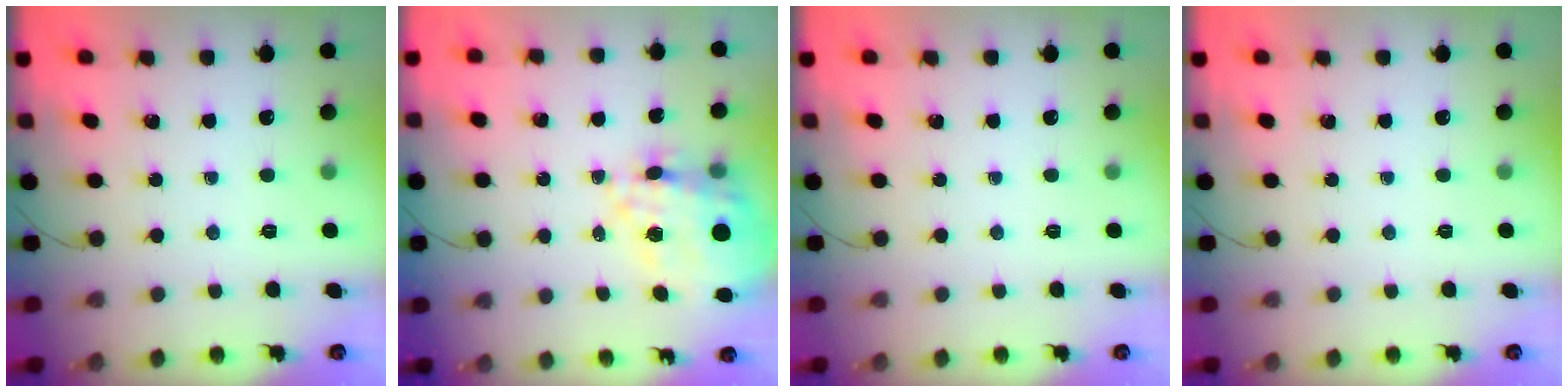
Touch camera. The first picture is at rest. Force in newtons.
{"total": 22.6, "press": 22.1, "slide": 4.6}
{"total": 0.0}
{"total": 0.0}